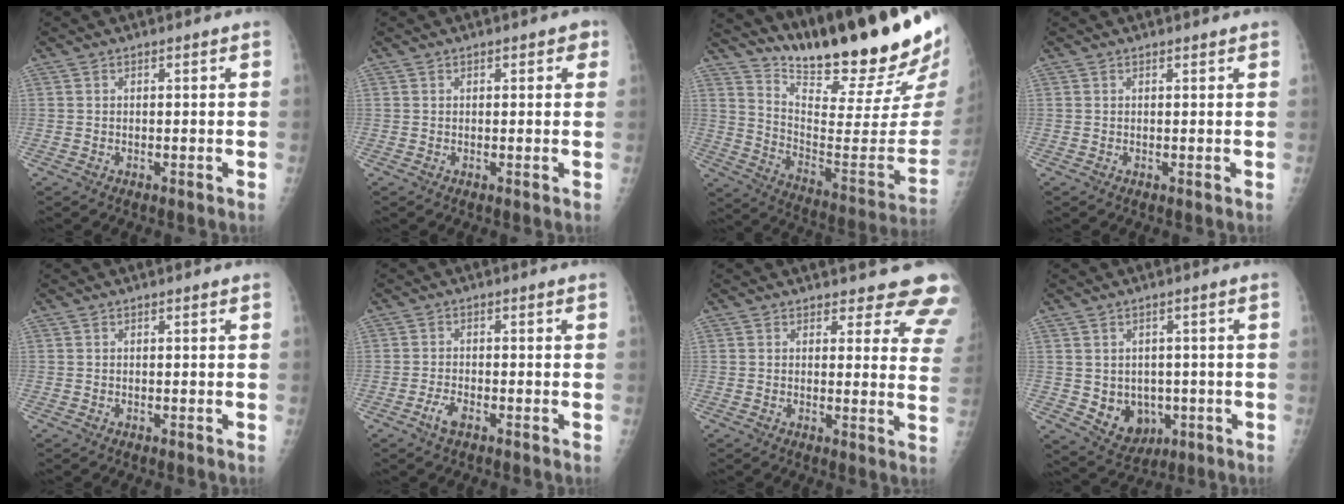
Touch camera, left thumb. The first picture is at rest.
{"total": 2.1, "force": [0.9, 1.3, 1.4], "torque": [0.003, 0.001, 0.008]}
{"total": 28.6, "force": [22.8, 4.2, 16.8], "torque": [-0.237, -0.156, 0.340]}
{"total": 0.7, "force": [0.6, 0.2, 0.2], "torque": [-0.002, -0.001, 0.008]}
{"total": 0.0}
{"total": 2.8, "force": [-1.7, 1.1, 1.9], "torque": [-0.043, 0.011, -0.034]}
{"total": 11.5, "force": [10.6, 4.2, 2.1], "torque": [0.035, -0.072, 0.083]}
{"total": 7.7, "force": [-1.2, 6.3, 4.2], "torque": [-0.035, 0.002, 0.001]}